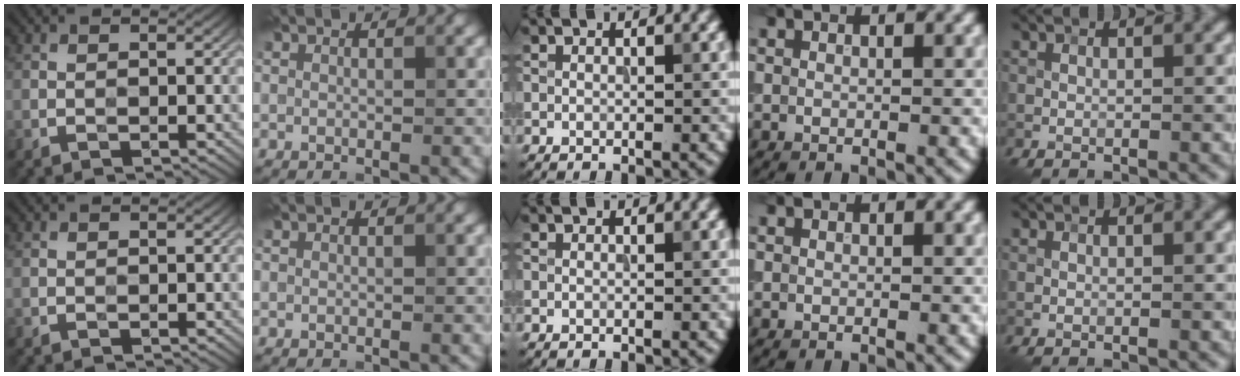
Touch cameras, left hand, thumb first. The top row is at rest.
{}